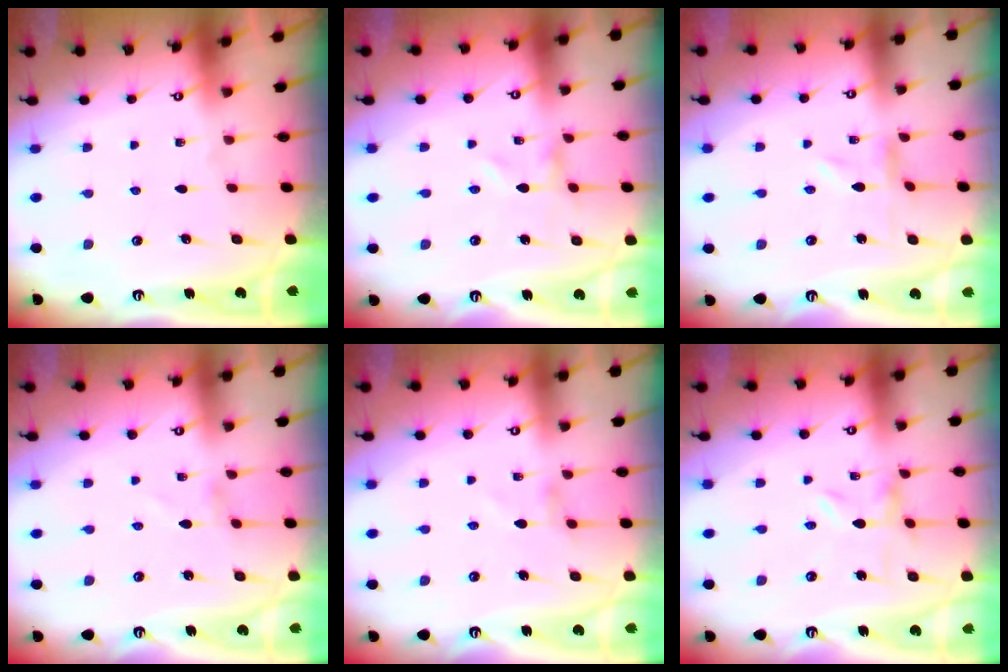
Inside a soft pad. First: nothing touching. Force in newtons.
{"total": 0.0}
{"total": 0.0}
{"total": 1.2, "press": 1.2, "slide": 0.1}
{"total": 1.6, "press": 1.5, "slide": 0.3}
{"total": 0.0}